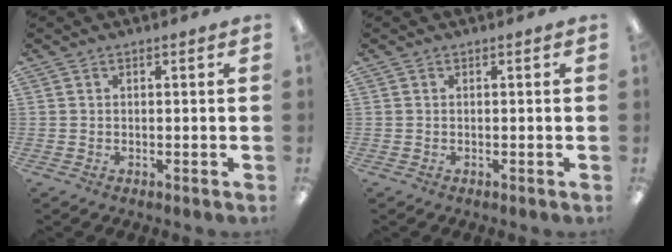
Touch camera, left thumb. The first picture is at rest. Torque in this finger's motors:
{"motor_torque": [0.00, 0.00, 0.01, -0.01, 0.00]}